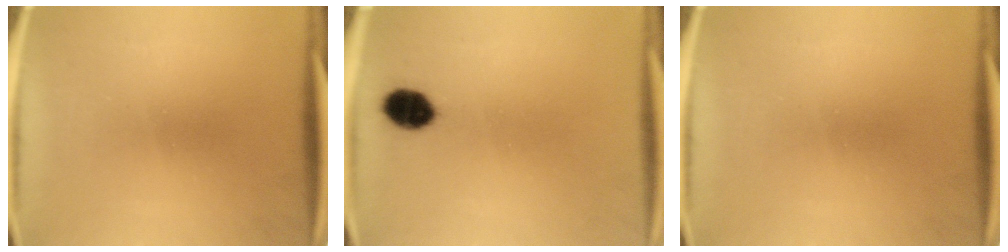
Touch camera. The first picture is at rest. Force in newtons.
{"total": 6.3}
{"total": 0.0}